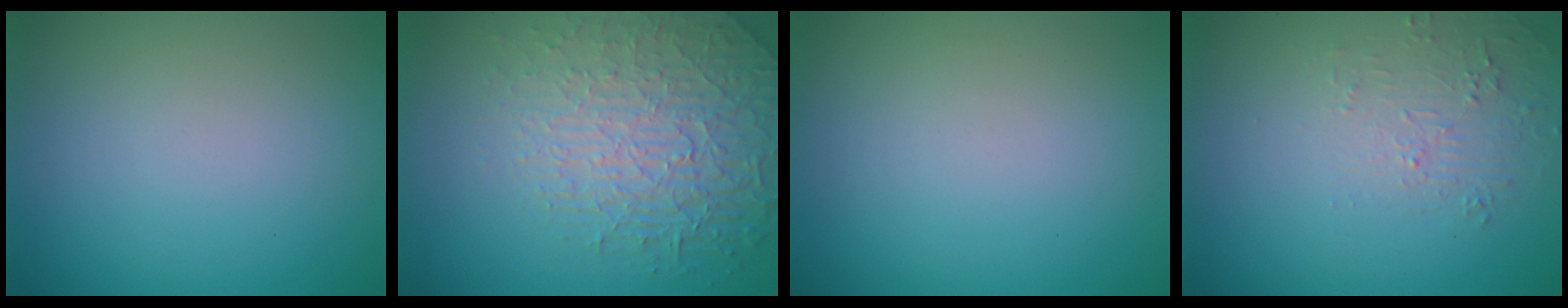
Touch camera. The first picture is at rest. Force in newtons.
{"total": 4.9, "press": 4.4, "slide": 2.1}
{"total": 0.0}
{"total": 1.7, "press": 0.5, "slide": 1.7}